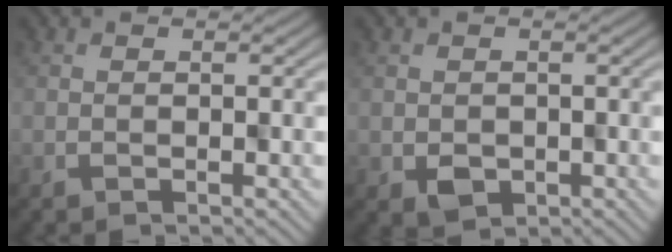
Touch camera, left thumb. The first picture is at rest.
{"total": 2.4, "force": [-0.2, 2.1, 1.1], "torque": [-0.020, -0.011, -0.001]}